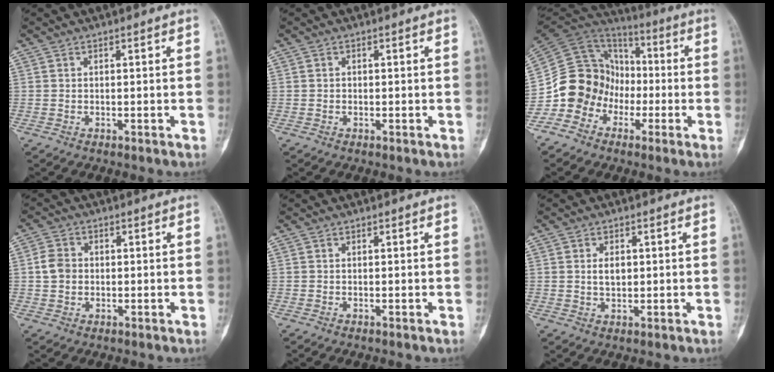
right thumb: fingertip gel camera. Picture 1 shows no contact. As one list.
[{"total": 0.5, "force": [0.0, 0.5, 0.2], "torque": [-0.003, 0.002, -0.001]}, {"total": 15.7, "force": [-5.3, 13.9, 5.0], "torque": [-0.064, 0.090, -0.097]}, {"total": 4.7, "force": [0.1, 3.9, 2.6], "torque": [-0.042, 0.006, -0.003]}, {"total": 0.0}, {"total": 3.1, "force": [0.5, 2.0, 2.3], "torque": [-0.032, -0.002, 0.012]}]